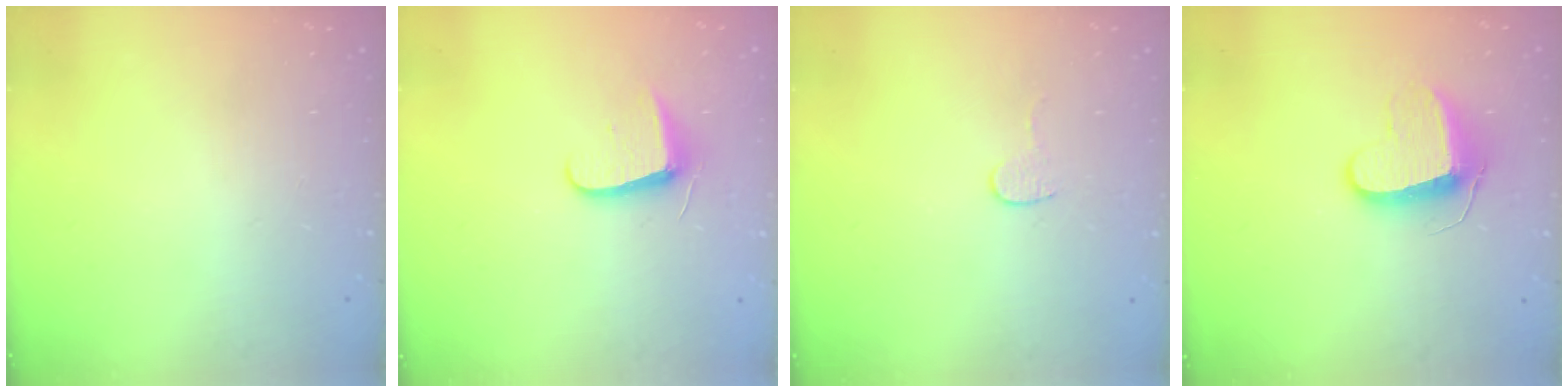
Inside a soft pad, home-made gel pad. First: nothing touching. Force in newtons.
{"total": 7.8, "press": 7.7, "slide": 0.4}
{"total": 4.7, "press": 4.7, "slide": 0.4}
{"total": 9.7, "press": 9.7, "slide": 0.4}